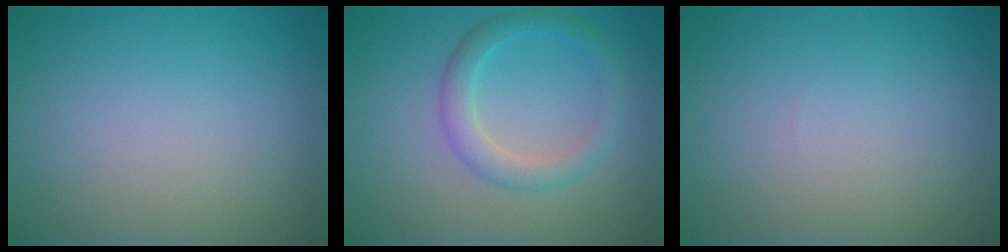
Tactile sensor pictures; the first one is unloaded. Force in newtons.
{"total": 2.8, "press": 2.8, "slide": 0.1}
{"total": 0.0}